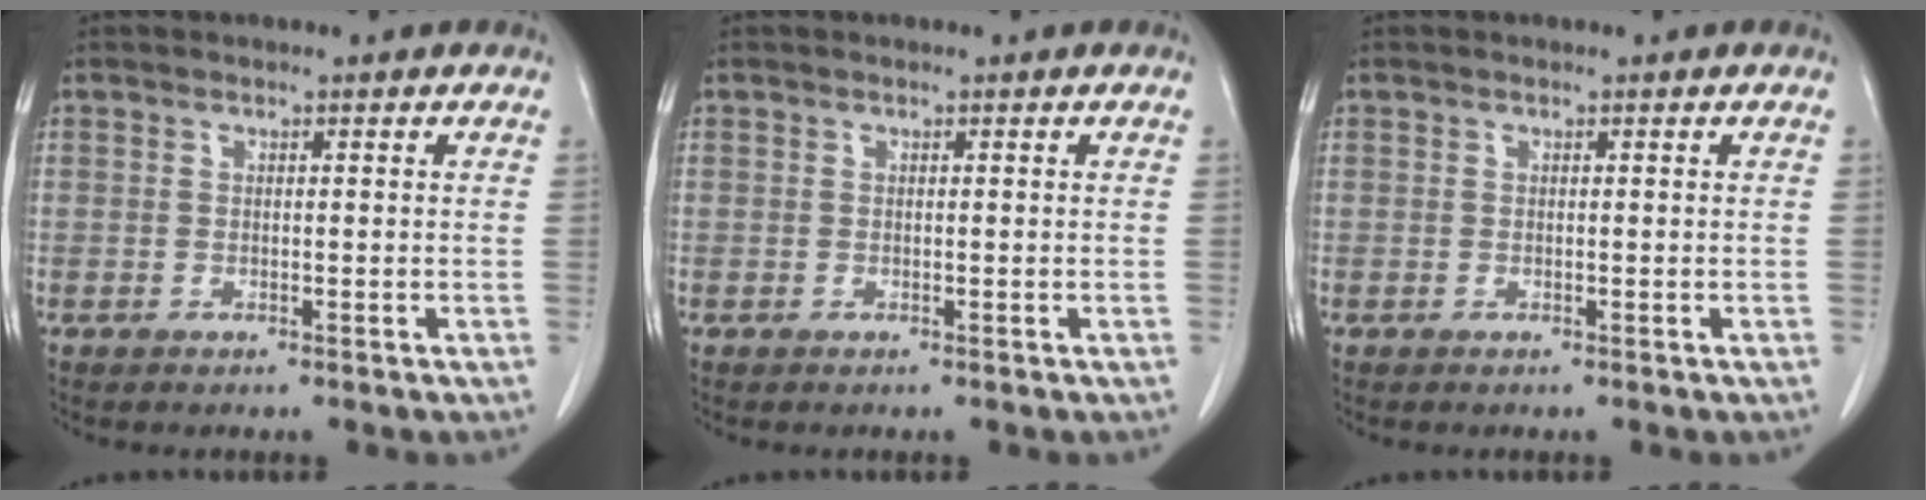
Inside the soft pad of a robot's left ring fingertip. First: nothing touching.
{"total": 0.0}
{"total": 0.0}